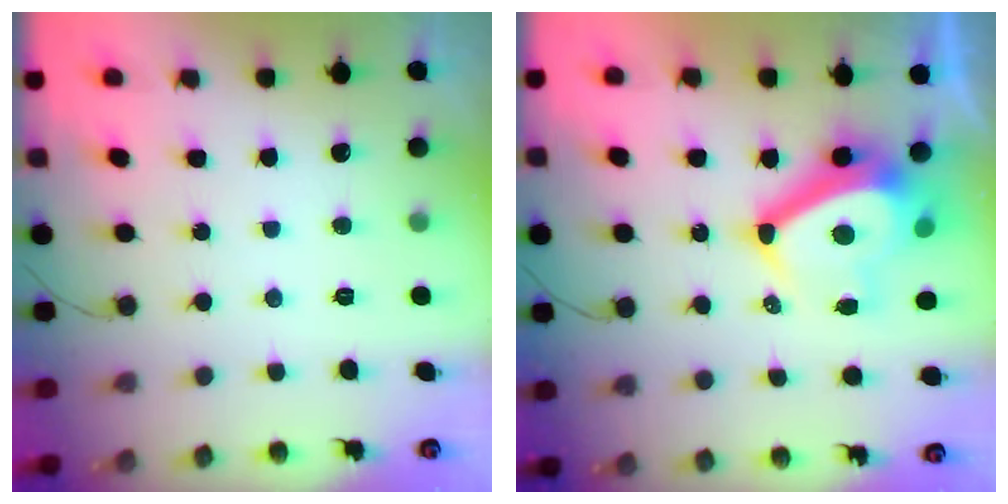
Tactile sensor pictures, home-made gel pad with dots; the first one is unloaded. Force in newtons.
{"total": 13.3, "press": 12.8, "slide": 3.7}